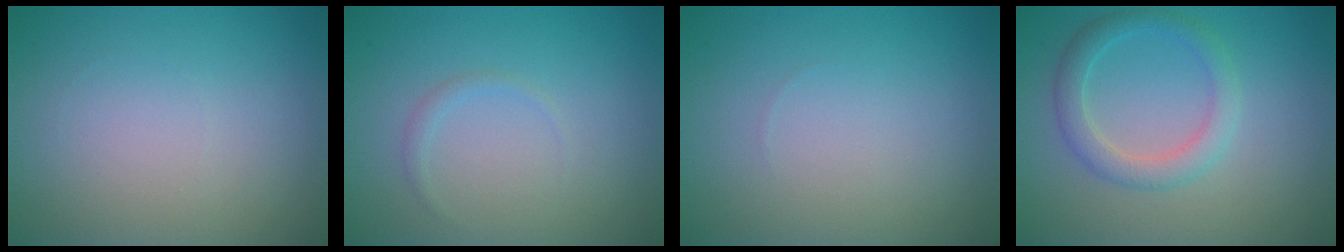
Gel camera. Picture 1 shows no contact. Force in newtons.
{"total": 0.7, "press": 0.7, "slide": 0.1}
{"total": 0.0}
{"total": 2.9, "press": 2.9, "slide": 0.1}